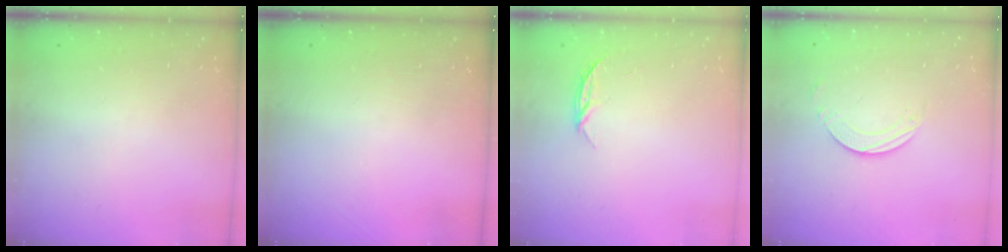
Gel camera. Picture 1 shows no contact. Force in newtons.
{"total": 0.0}
{"total": 4.0, "press": 4.0, "slide": 0.5}
{"total": 2.5, "press": 2.5, "slide": 0.2}